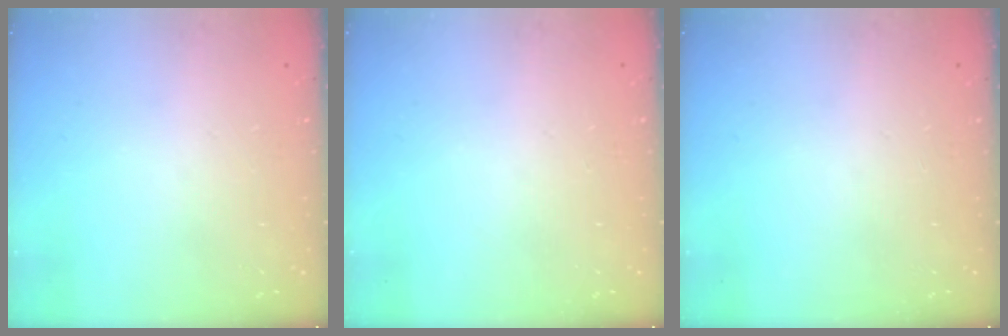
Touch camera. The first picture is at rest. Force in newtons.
{"total": 0.0}
{"total": 0.0}